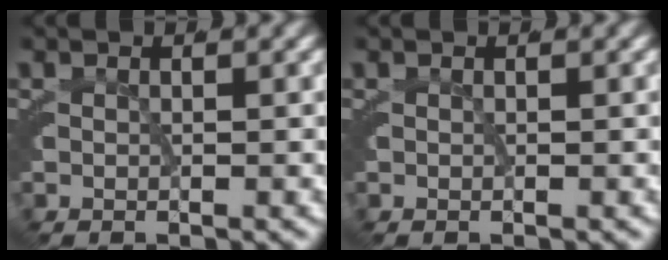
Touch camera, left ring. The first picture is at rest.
{"total": 0.0}